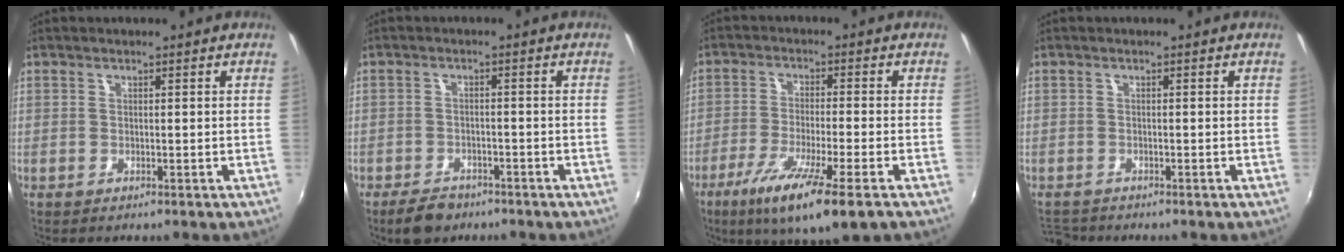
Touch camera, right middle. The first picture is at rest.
{"total": 5.5, "force": [-4.1, 2.9, 2.1], "torque": [-0.056, 0.004, -0.061]}
{"total": 12.5, "force": [-7.1, 1.1, 10.2], "torque": [-0.202, -0.038, -0.127]}
{"total": 2.9, "force": [-2.7, 0.8, 0.5], "torque": [-0.023, -0.015, -0.052]}